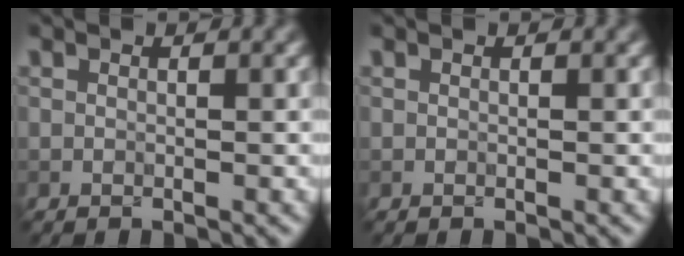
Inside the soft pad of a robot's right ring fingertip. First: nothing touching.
{"total": 0.0}